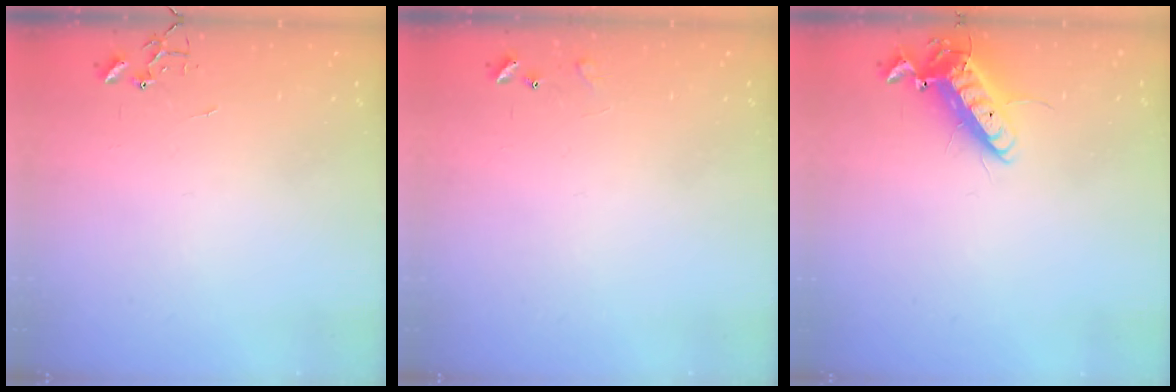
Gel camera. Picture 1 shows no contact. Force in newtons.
{"total": 5.9, "press": 5.9, "slide": 0.9}
{"total": 13.1, "press": 12.9, "slide": 2.5}